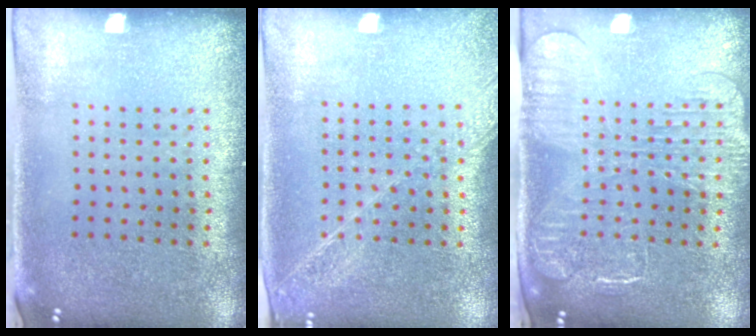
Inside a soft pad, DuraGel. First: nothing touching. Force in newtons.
{"total": 1.5, "press": 1.4, "slide": 0.5}
{"total": 2.3, "press": 2.0, "slide": 1.3}